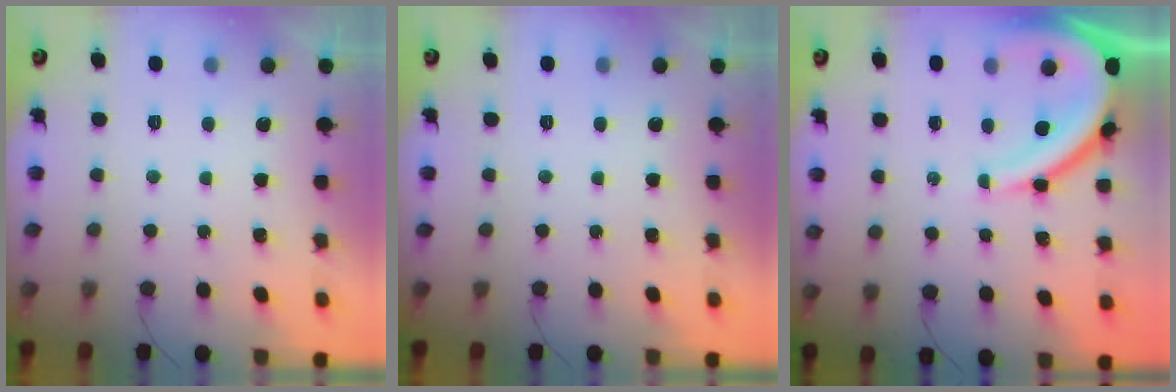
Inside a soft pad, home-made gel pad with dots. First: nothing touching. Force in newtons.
{"total": 0.0}
{"total": 13.2, "press": 13.2, "slide": 1.4}